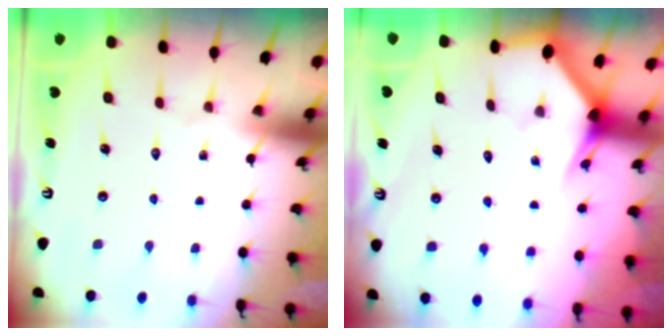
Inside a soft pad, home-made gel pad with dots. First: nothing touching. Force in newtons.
{"total": 2.6, "press": 2.6, "slide": 0.1}